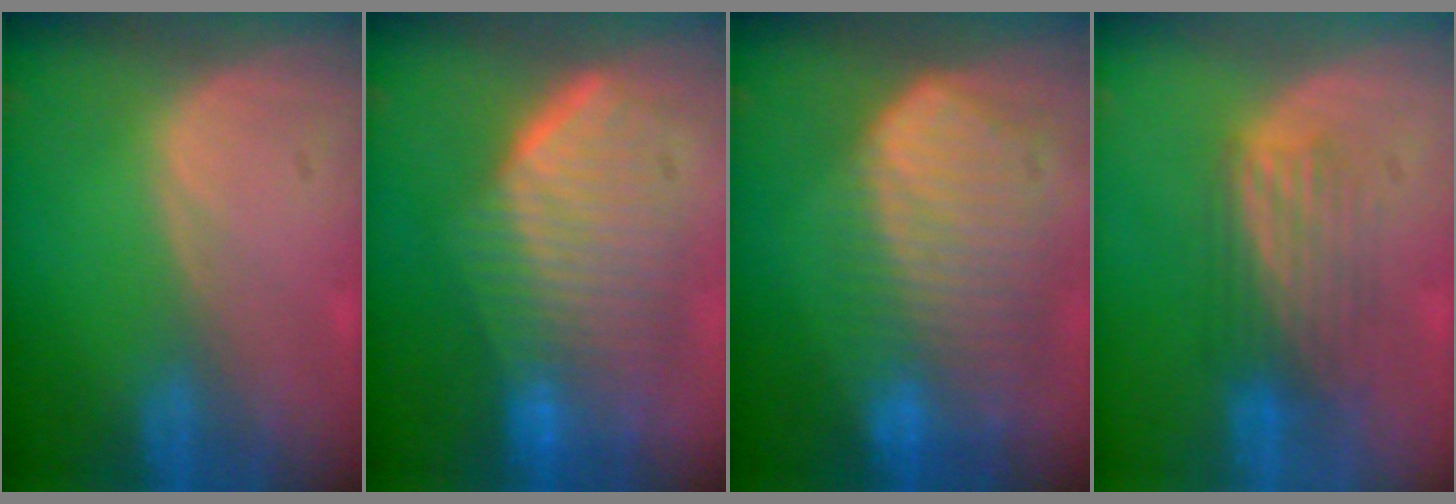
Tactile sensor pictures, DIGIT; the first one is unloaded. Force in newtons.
{"total": 9.3, "press": 9.0, "slide": 2.5}
{"total": 10.3, "press": 8.9, "slide": 5.2}
{"total": 5.2, "press": 5.1, "slide": 0.3}